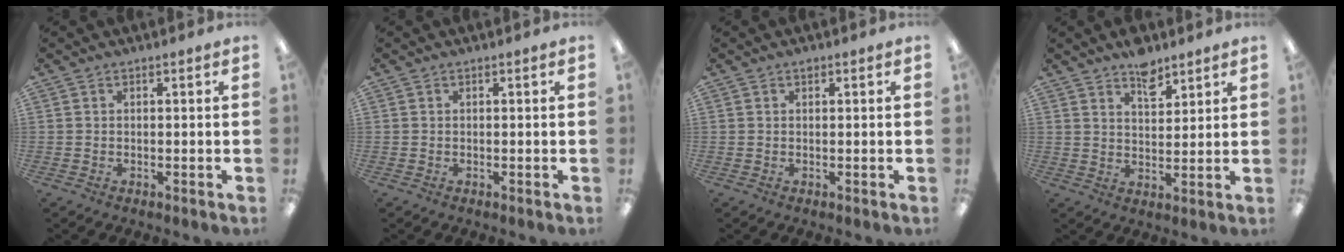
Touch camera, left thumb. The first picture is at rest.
{"total": 0.0}
{"total": 0.7, "force": [0.5, 0.3, 0.4], "torque": [-0.009, 0.003, 0.008]}
{"total": 6.7, "force": [5.2, 3.2, 2.9], "torque": [-0.032, -0.030, 0.089]}